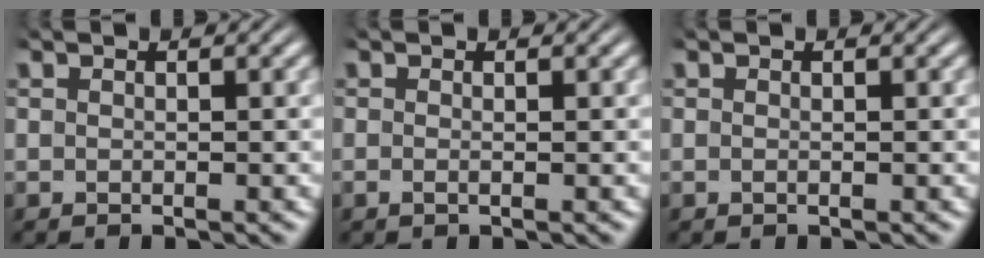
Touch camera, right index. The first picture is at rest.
{"total": 0.6, "force": [-0.4, 0.3, 0.4], "torque": [-0.013, -0.005, -0.006]}
{"total": 0.0}